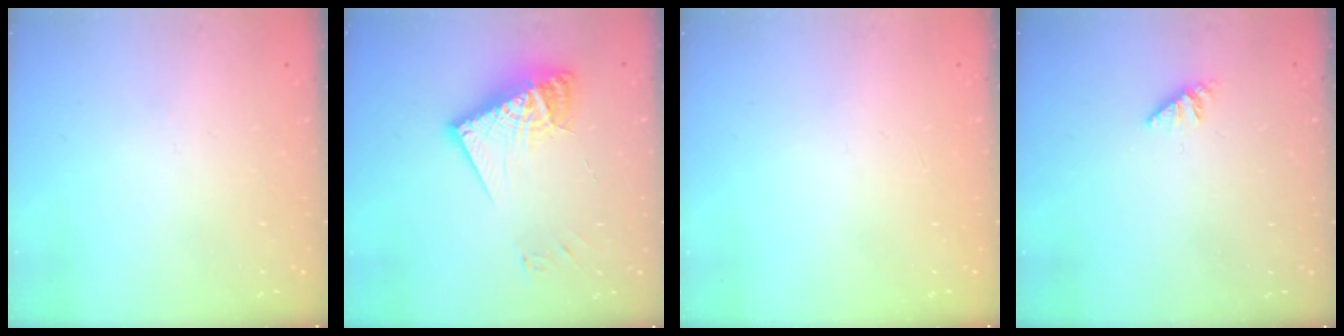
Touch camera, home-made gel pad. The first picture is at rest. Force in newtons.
{"total": 15.6, "press": 15.5, "slide": 1.8}
{"total": 0.0}
{"total": 0.6, "press": 0.6, "slide": 0.2}